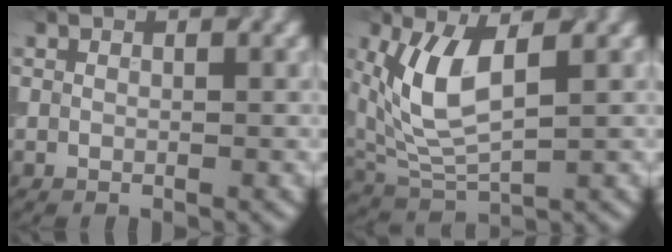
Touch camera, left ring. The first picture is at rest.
{"total": 7.1, "force": [1.7, 3.3, 6.1], "torque": [-0.140, 0.005, 0.041]}